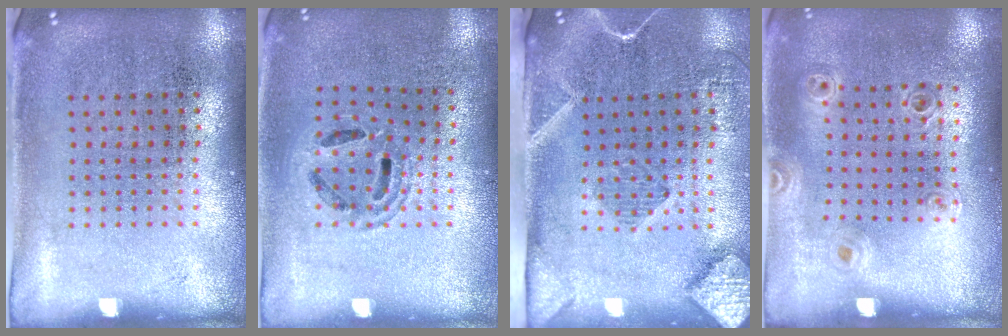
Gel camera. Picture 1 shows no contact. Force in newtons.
{"total": 1.1, "press": 1.1, "slide": 0.3}
{"total": 2.9, "press": 2.1, "slide": 2.0}
{"total": 0.9, "press": 0.9, "slide": 0.3}